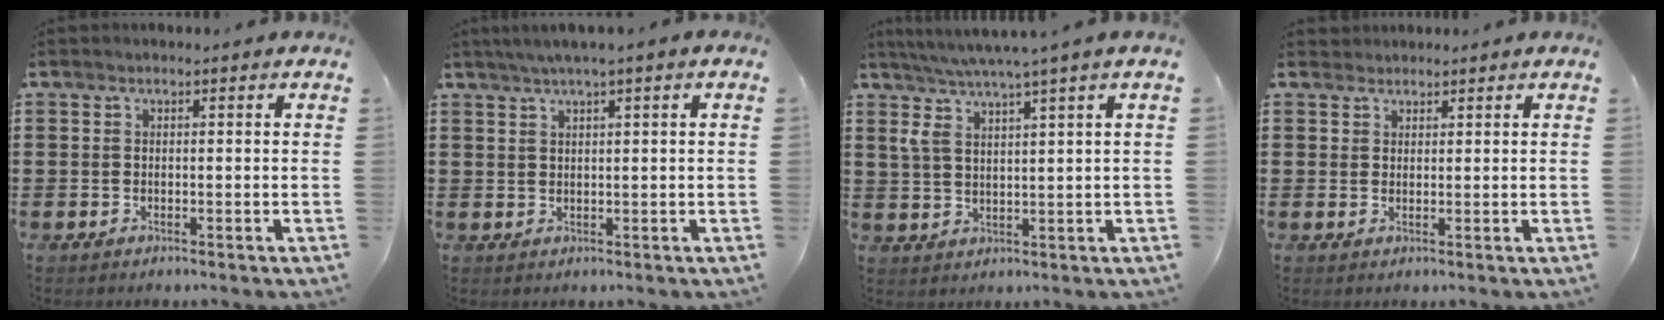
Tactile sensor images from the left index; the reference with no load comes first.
{"total": 2.1, "force": [1.1, -0.3, 1.7], "torque": [-0.033, -0.002, 0.021]}
{"total": 5.1, "force": [3.4, -0.1, 3.8], "torque": [-0.086, -0.013, 0.056]}
{"total": 1.8, "force": [1.6, 0.8, -0.2], "torque": [-0.002, 0.003, 0.033]}